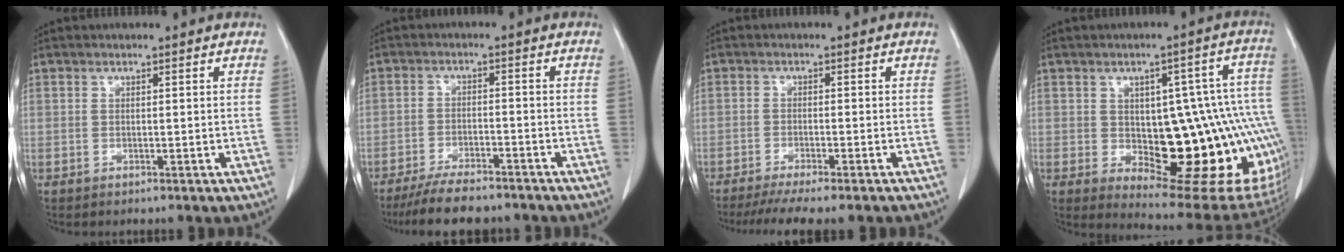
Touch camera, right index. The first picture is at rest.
{"total": 8.7, "force": [-7.6, 2.1, 3.7], "torque": [-0.057, -0.014, -0.122]}
{"total": 10.2, "force": [-8.7, 1.0, 5.2], "torque": [-0.064, -0.014, -0.124]}
{"total": 23.3, "force": [-3.1, 8.0, 21.7], "torque": [-0.204, 0.027, -0.014]}